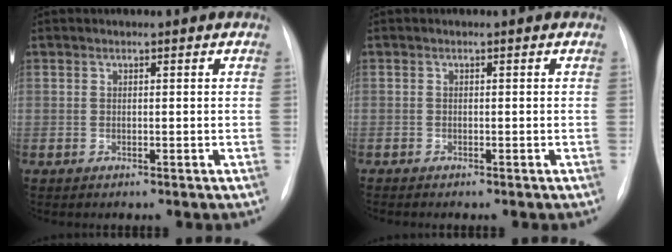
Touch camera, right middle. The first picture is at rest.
{"total": 1.1, "force": [-0.9, 0.3, 0.5], "torque": [-0.007, -0.001, -0.011]}